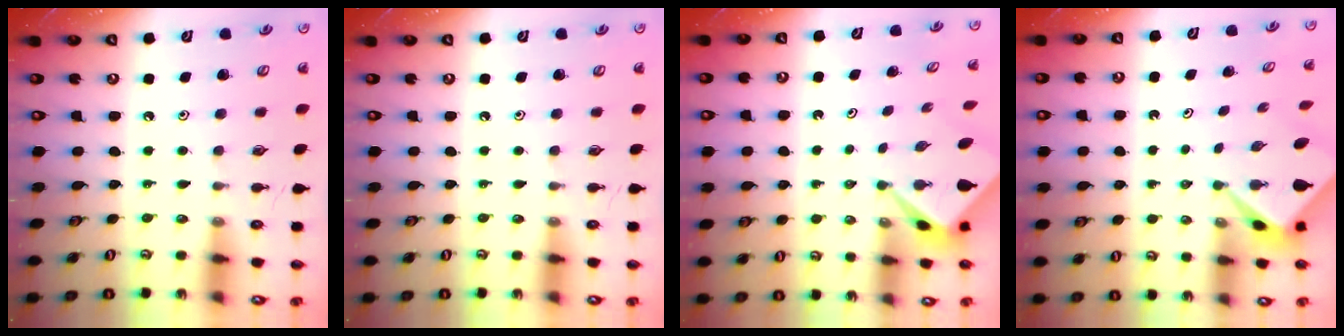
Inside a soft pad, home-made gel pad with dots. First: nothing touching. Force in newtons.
{"total": 0.0}
{"total": 2.0, "press": 2.0, "slide": 0.2}
{"total": 2.1, "press": 2.1, "slide": 0.2}